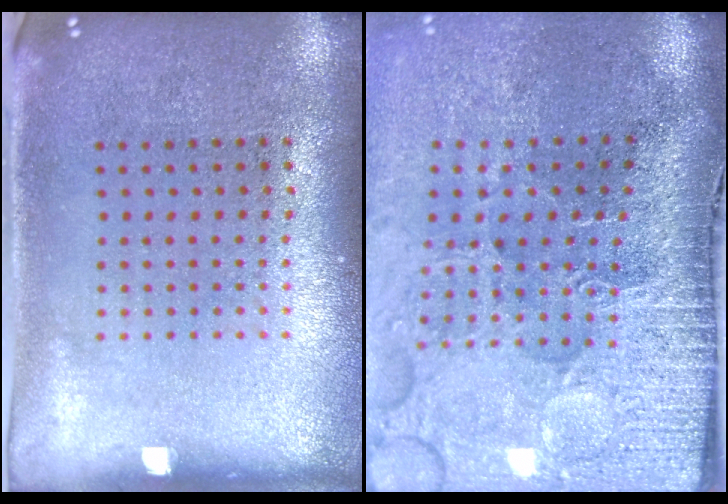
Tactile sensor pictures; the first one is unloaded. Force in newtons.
{"total": 4.9, "press": 4.0, "slide": 2.8}